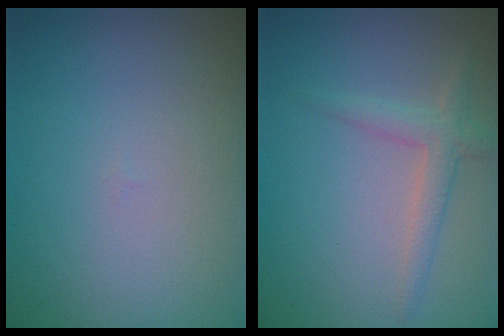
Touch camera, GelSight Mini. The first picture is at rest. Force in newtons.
{"total": 2.0, "press": 2.0, "slide": 0.1}